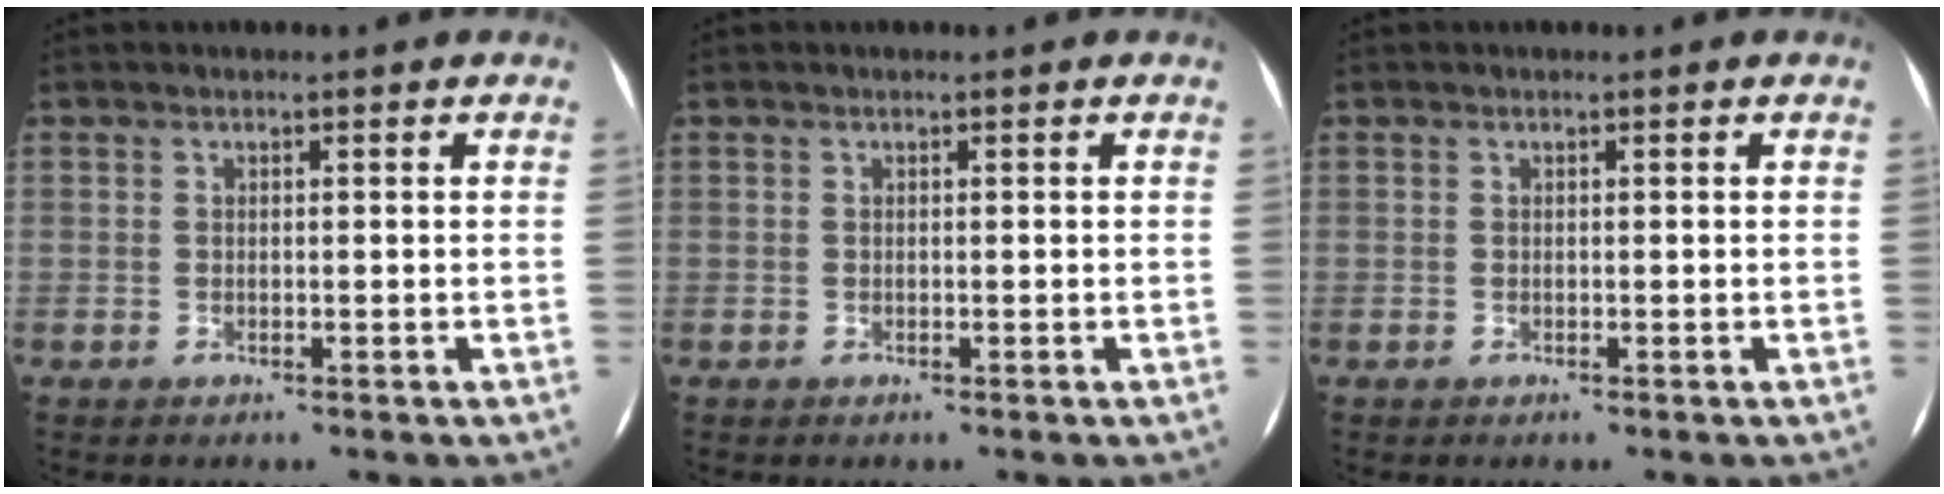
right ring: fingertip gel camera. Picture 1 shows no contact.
{"total": 0.0}
{"total": 0.0}